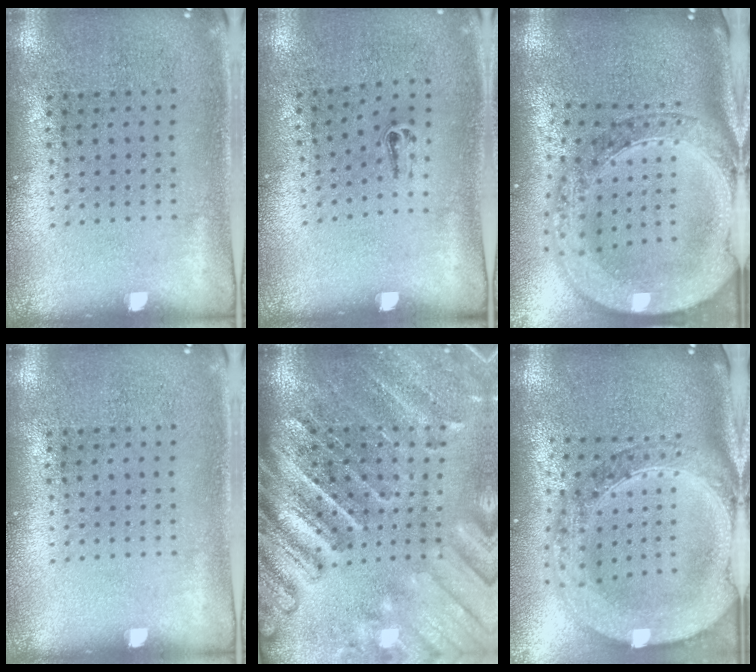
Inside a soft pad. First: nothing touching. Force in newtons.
{"total": 0.5, "press": 0.2, "slide": 0.5}
{"total": 3.7, "press": 2.9, "slide": 2.2}
{"total": 0.0}
{"total": 4.3, "press": 3.6, "slide": 2.5}
{"total": 3.7, "press": 2.9, "slide": 2.2}